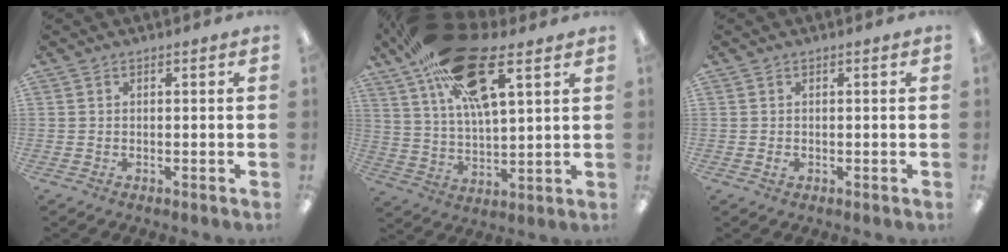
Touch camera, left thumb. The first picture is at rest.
{"total": 25.0, "force": [13.3, 10.3, 18.5], "torque": [-0.325, -0.036, 0.225]}
{"total": 0.9, "force": [-0.1, 0.6, 0.6], "torque": [-0.011, 0.002, -0.004]}